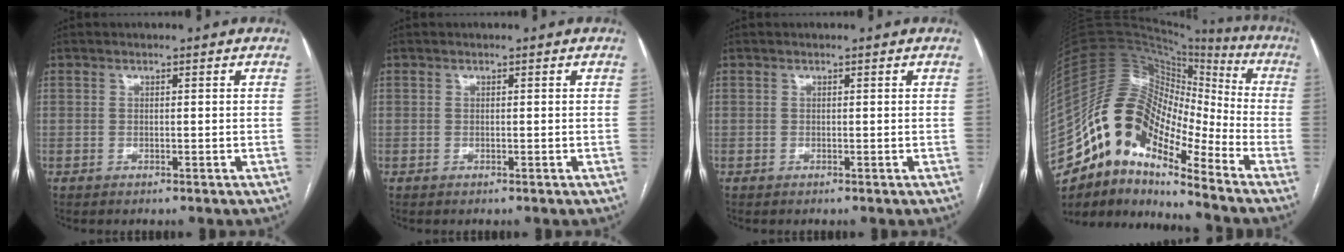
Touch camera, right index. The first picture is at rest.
{"total": 0.0}
{"total": 0.0}
{"total": 18.7, "force": [-12.6, 7.1, 11.8], "torque": [-0.213, 0.062, -0.227]}